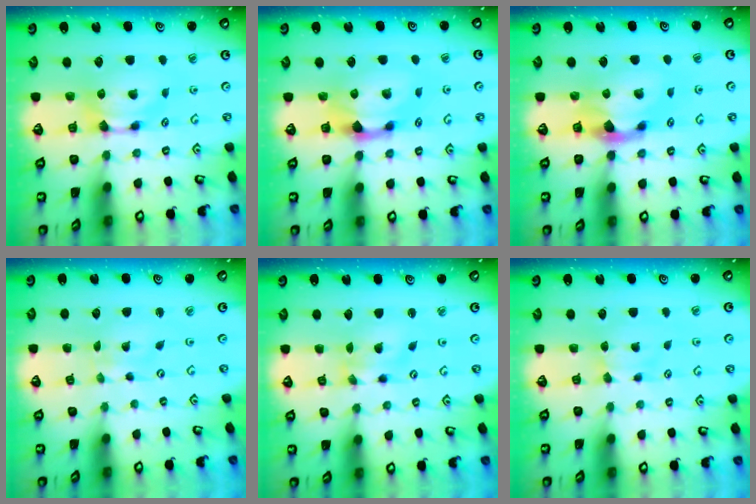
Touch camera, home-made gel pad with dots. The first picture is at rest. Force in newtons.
{"total": 1.9, "press": 1.1, "slide": 1.5}
{"total": 1.9, "press": 1.3, "slide": 1.4}
{"total": 6.4, "press": 6.4, "slide": 0.4}
{"total": 1.5, "press": 1.0, "slide": 1.1}
{"total": 1.7, "press": 1.6, "slide": 0.4}